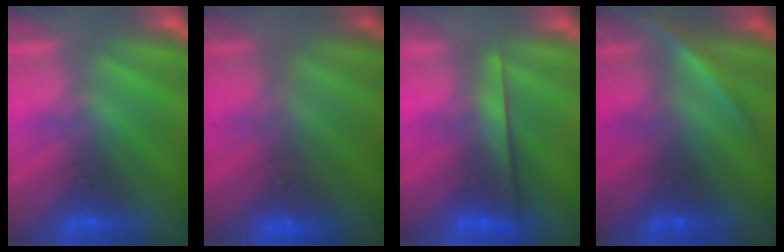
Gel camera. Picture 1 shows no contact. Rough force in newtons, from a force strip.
{"total": 2.4}
{"total": 2.2}
{"total": 2.1}